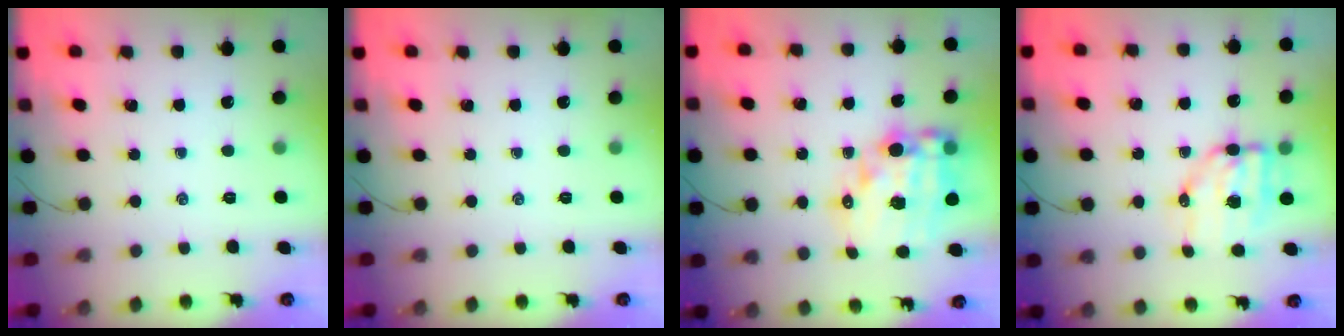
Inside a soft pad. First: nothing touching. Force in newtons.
{"total": 0.0}
{"total": 17.1, "press": 16.6, "slide": 3.9}
{"total": 7.8, "press": 7.7, "slide": 1.5}